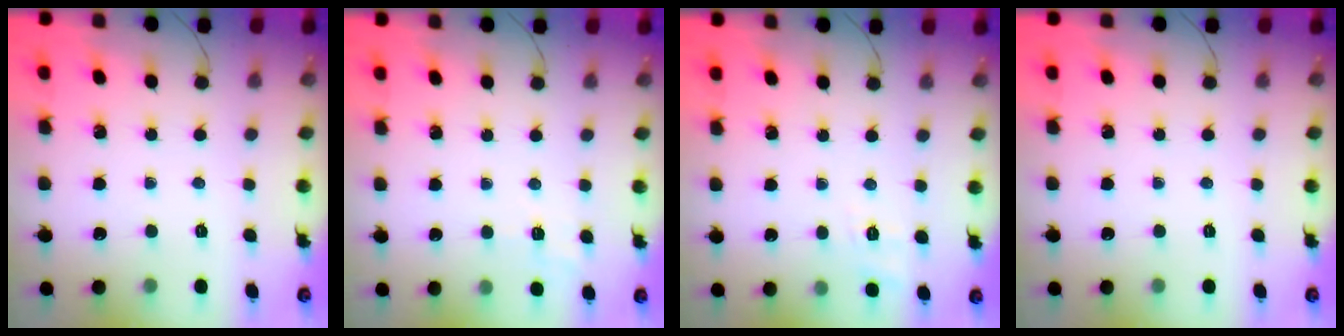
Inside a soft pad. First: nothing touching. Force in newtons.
{"total": 2.6, "press": 2.1, "slide": 1.6}
{"total": 2.4, "press": 1.3, "slide": 2.1}
{"total": 0.0}